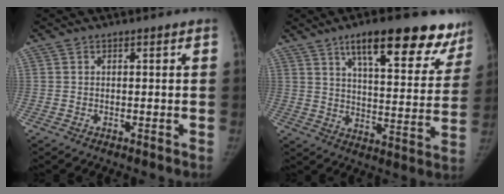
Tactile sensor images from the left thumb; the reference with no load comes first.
{"total": 21.4, "force": [14.1, 7.3, 14.3], "torque": [-0.139, -0.049, 0.195]}